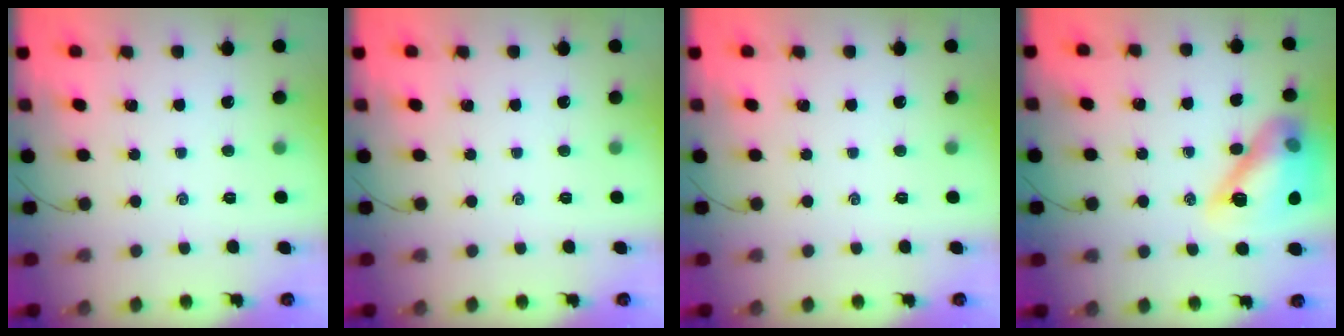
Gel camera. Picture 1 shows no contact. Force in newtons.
{"total": 0.0}
{"total": 0.0}
{"total": 15.8, "press": 15.6, "slide": 2.2}